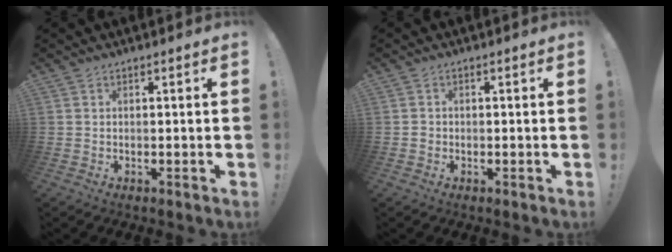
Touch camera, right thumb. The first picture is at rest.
{"total": 1.1, "force": [-0.3, 1.1, 0.1], "torque": [0.000, 0.005, -0.005]}